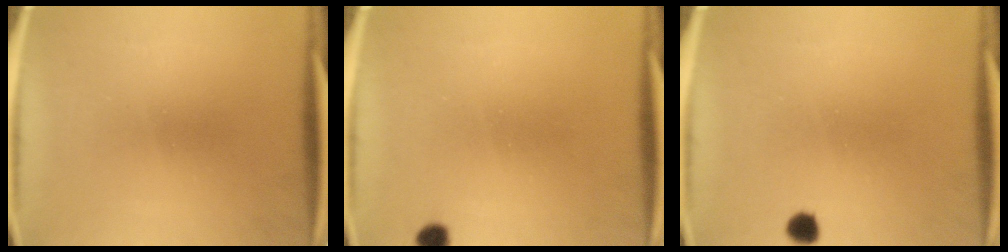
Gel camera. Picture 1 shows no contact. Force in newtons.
{"total": 1.8}
{"total": 2.1}